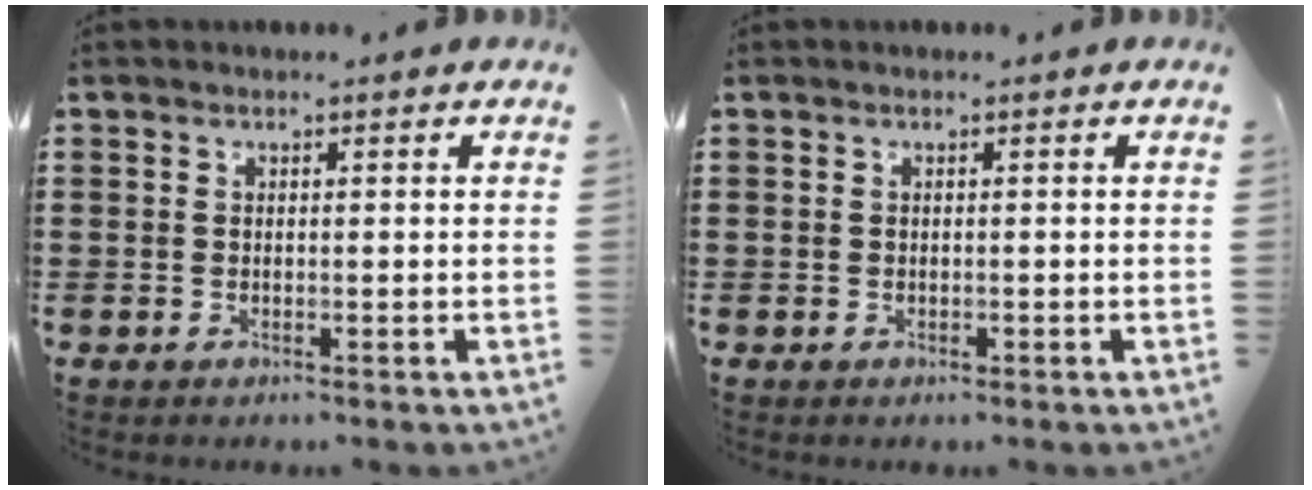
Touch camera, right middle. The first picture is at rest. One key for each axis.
{"total": 0.0}